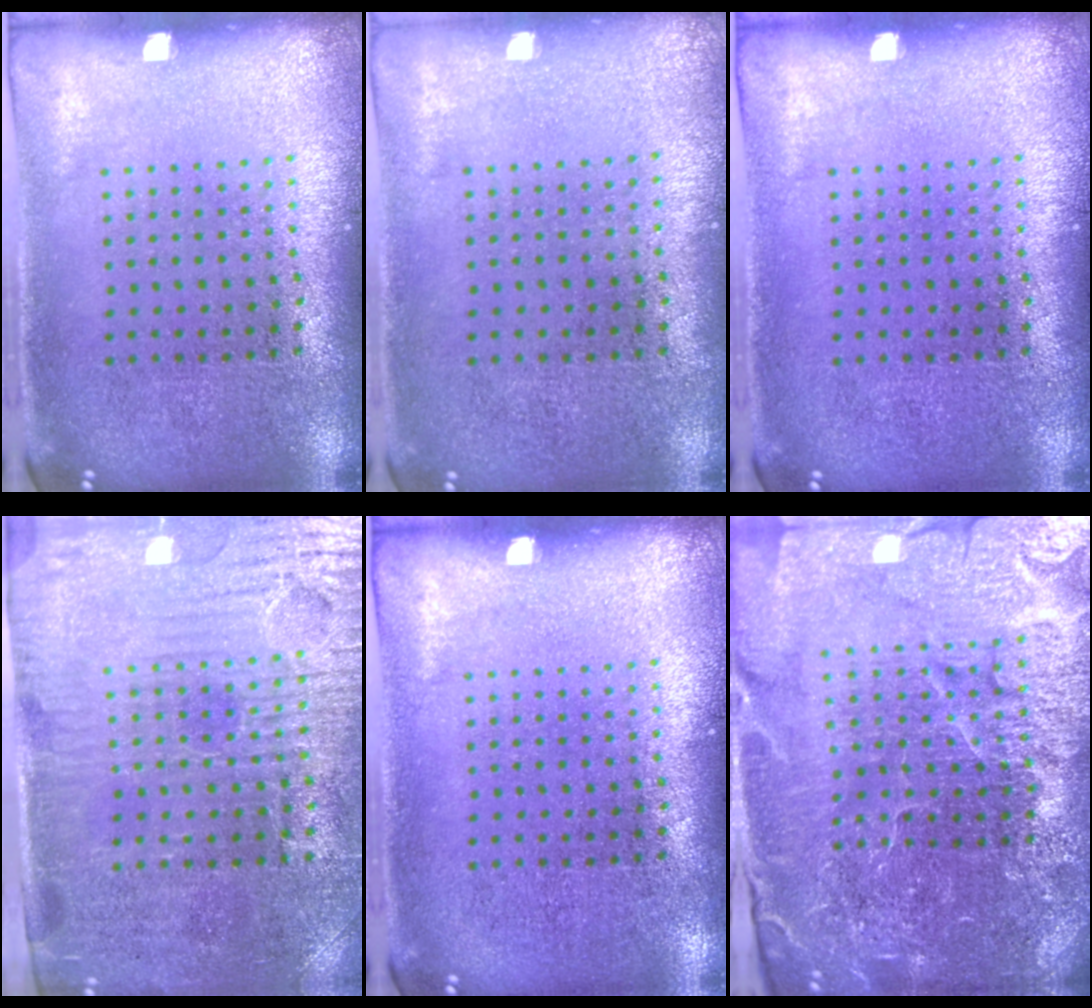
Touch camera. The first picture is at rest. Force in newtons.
{"total": 0.0}
{"total": 0.0}
{"total": 3.8, "press": 3.6, "slide": 1.4}
{"total": 0.0}
{"total": 5.8, "press": 5.2, "slide": 2.6}